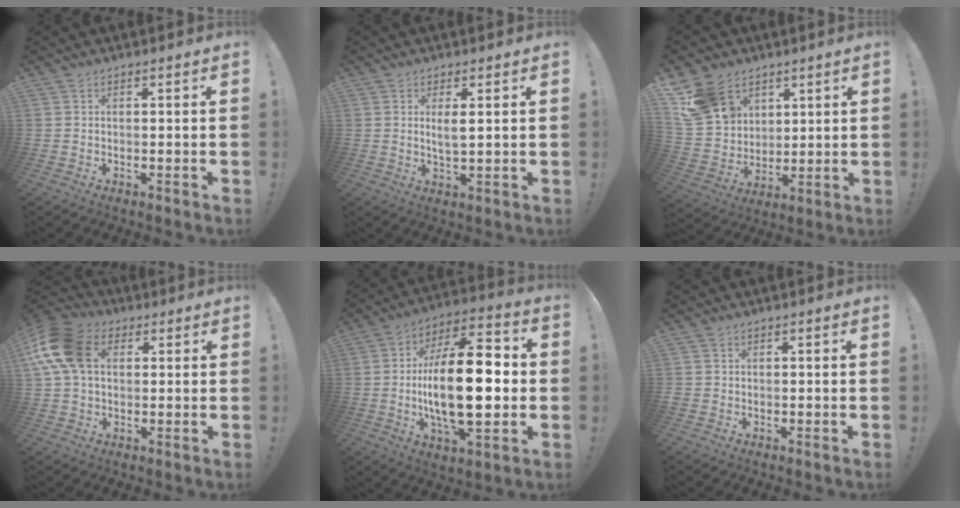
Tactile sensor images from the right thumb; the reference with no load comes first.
{"total": 3.6, "force": [1.2, 0.9, 3.2], "torque": [-0.050, -0.010, 0.018]}
{"total": 15.6, "force": [9.0, 11.1, 6.4], "torque": [-0.131, -0.042, 0.181]}
{"total": 16.2, "force": [3.6, 11.3, 11.1], "torque": [-0.213, 0.005, 0.067]}
{"total": 23.9, "force": [-1.5, 9.8, 21.7], "torque": [-0.374, -0.004, -0.031]}
{"total": 1.2, "force": [-0.2, 1.2, 0.3], "torque": [-0.011, 0.005, -0.003]}